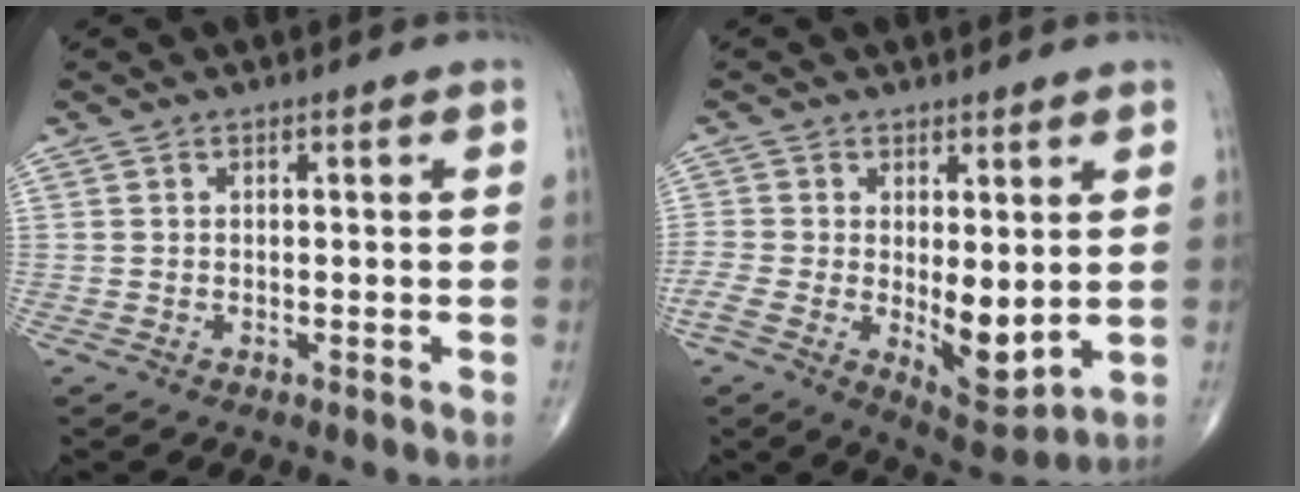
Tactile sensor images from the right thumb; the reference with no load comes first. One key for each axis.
{"total": 11.0, "fx": -0.9, "fy": 5.0, "fz": 9.7, "tx": -0.163, "ty": -0.016, "tz": -0.005}